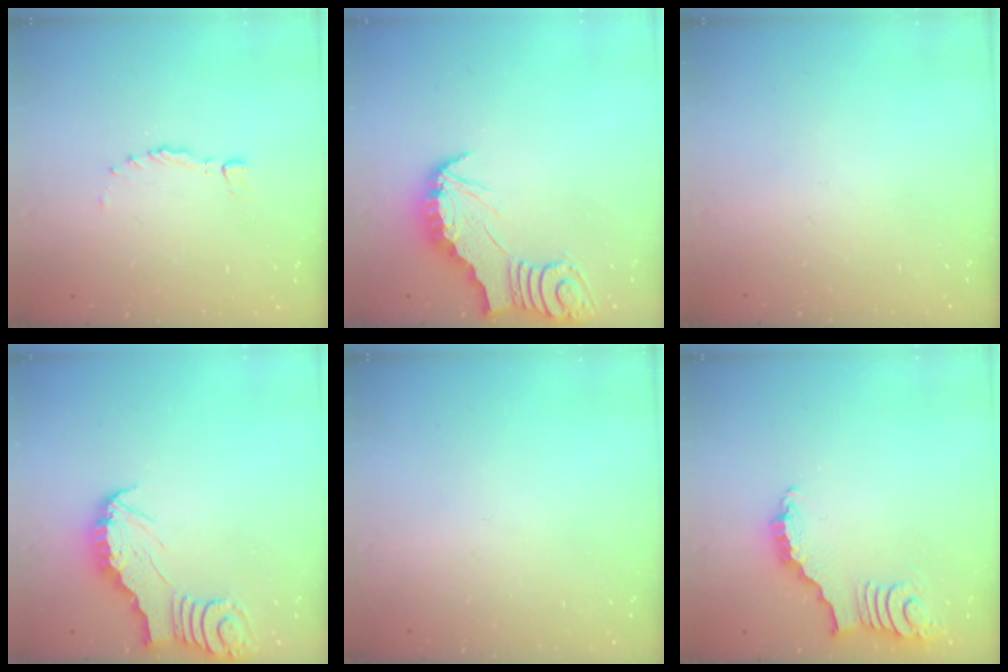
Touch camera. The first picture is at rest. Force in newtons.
{"total": 2.8, "press": 2.8, "slide": 0.3}
{"total": 0.0}
{"total": 2.9, "press": 2.9, "slide": 0.3}
{"total": 0.0}
{"total": 3.1, "press": 3.1, "slide": 0.5}